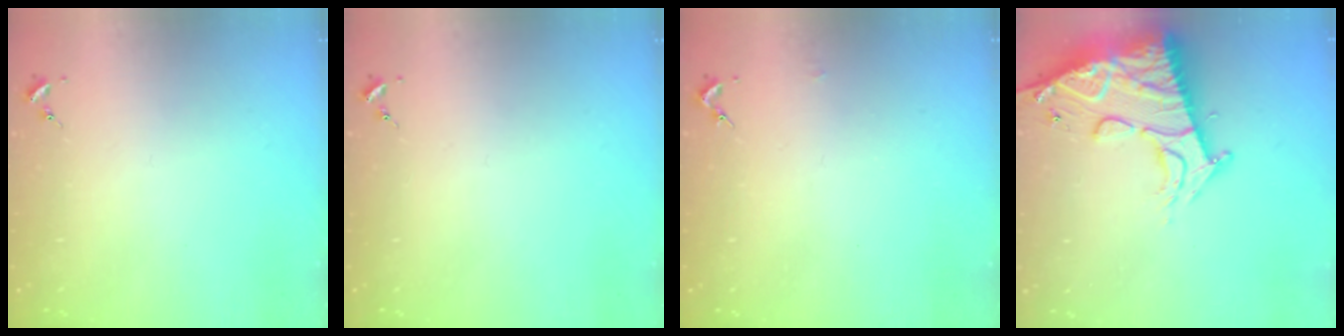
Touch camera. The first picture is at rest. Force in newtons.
{"total": 0.0}
{"total": 1.4, "press": 1.4, "slide": 0.1}
{"total": 18.9, "press": 18.8, "slide": 1.8}